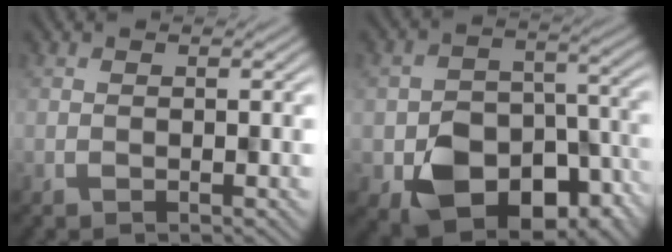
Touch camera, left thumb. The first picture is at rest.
{"total": 11.0, "force": [-4.9, 8.3, 5.3], "torque": [-0.090, -0.042, -0.075]}